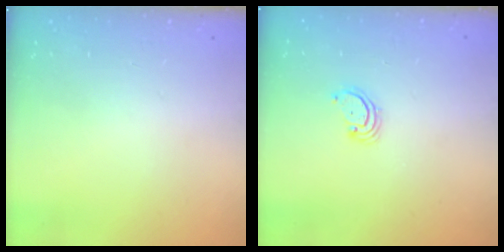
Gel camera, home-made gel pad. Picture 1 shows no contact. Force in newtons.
{"total": 2.3, "press": 2.3, "slide": 0.2}